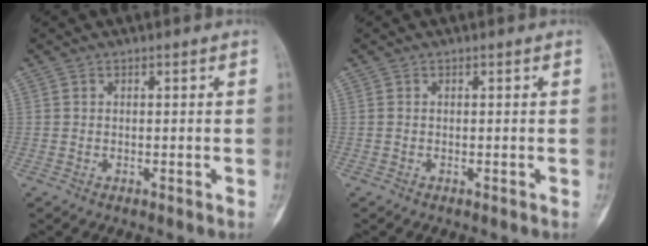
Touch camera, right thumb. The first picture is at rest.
{"total": 0.0}